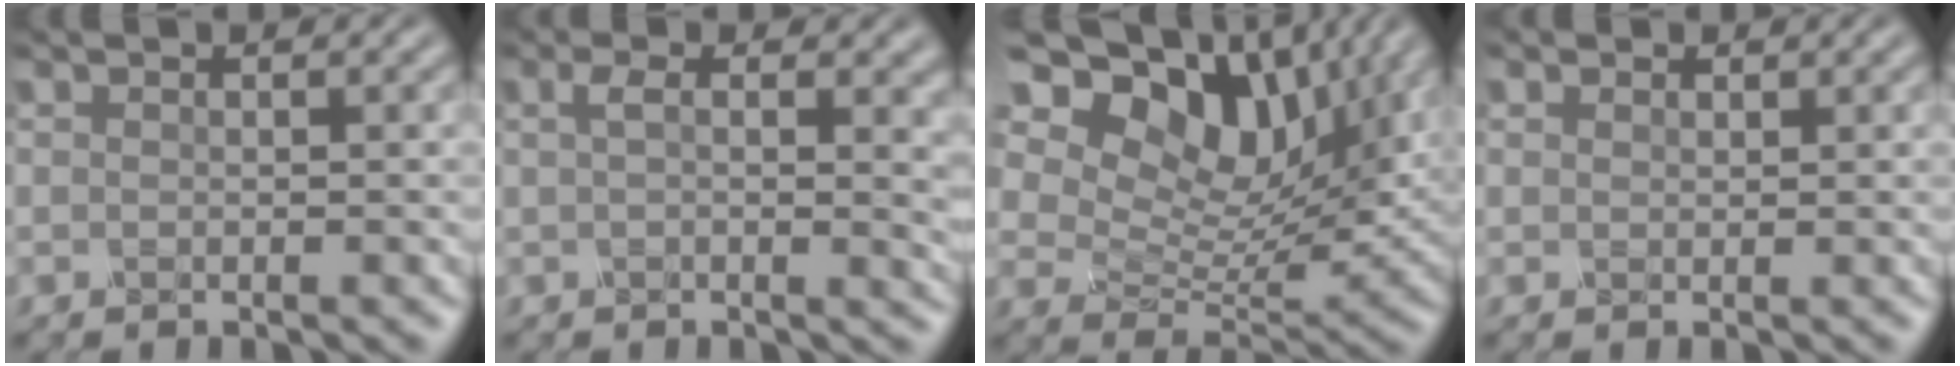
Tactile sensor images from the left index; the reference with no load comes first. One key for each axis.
{"total": 5.2, "fx": 1.3, "fy": 2.0, "fz": 4.6, "tx": -0.060, "ty": 0.008, "tz": 0.021}
{"total": 13.0, "fx": 5.6, "fy": 8.1, "fz": 8.5, "tx": -0.178, "ty": 0.030, "tz": 0.103}
{"total": 0.6, "fx": 0.5, "fy": 0.3, "fz": -0.3, "tx": 0.000, "ty": 0.000, "tz": 0.014}